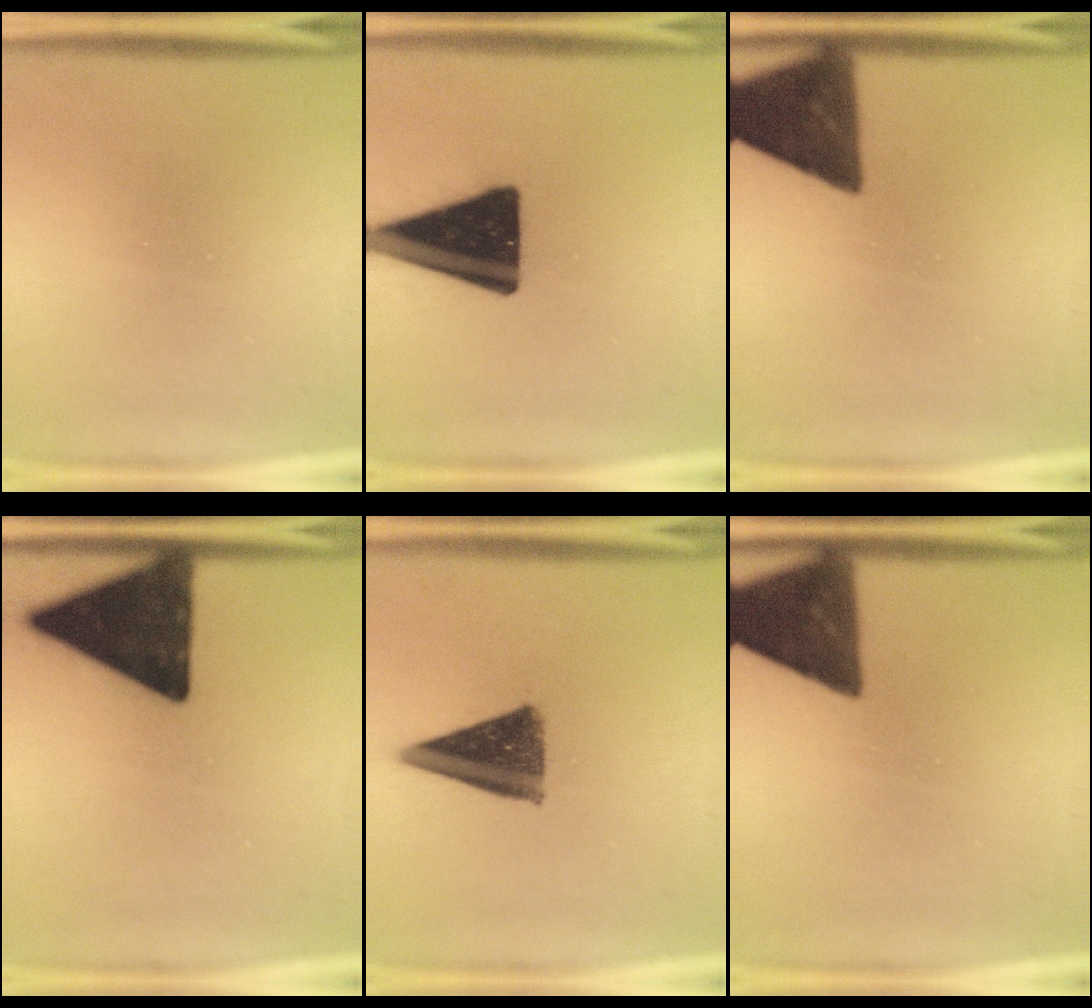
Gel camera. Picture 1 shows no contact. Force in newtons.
{"total": 19.0}
{"total": 13.0}
{"total": 17.1}
{"total": 10.4}
{"total": 13.0}